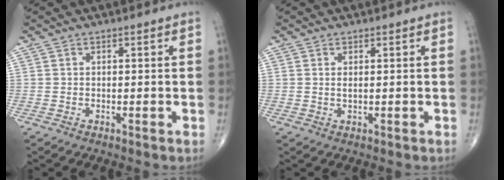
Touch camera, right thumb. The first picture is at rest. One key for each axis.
{"total": 1.0, "fx": 0.3, "fy": 0.3, "fz": 0.9, "tx": -0.017, "ty": -0.002, "tz": 0.007}